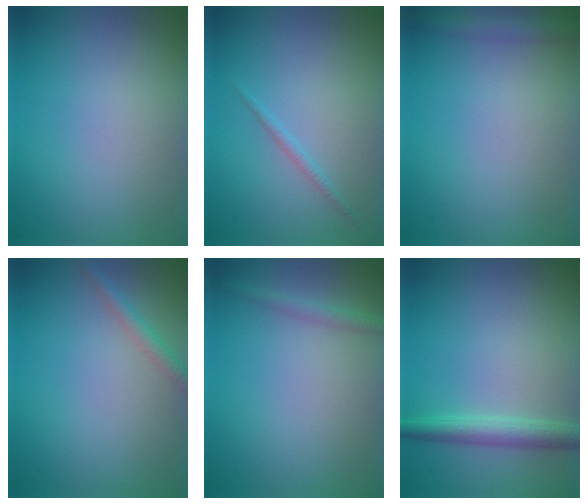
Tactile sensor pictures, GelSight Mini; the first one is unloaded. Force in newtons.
{"total": 0.8, "press": 0.8, "slide": 0.1}
{"total": 2.1, "press": 2.1, "slide": 0.1}
{"total": 1.6, "press": 1.6, "slide": 0.1}
{"total": 1.3, "press": 1.3, "slide": 0.1}
{"total": 2.8, "press": 2.8, "slide": 0.1}